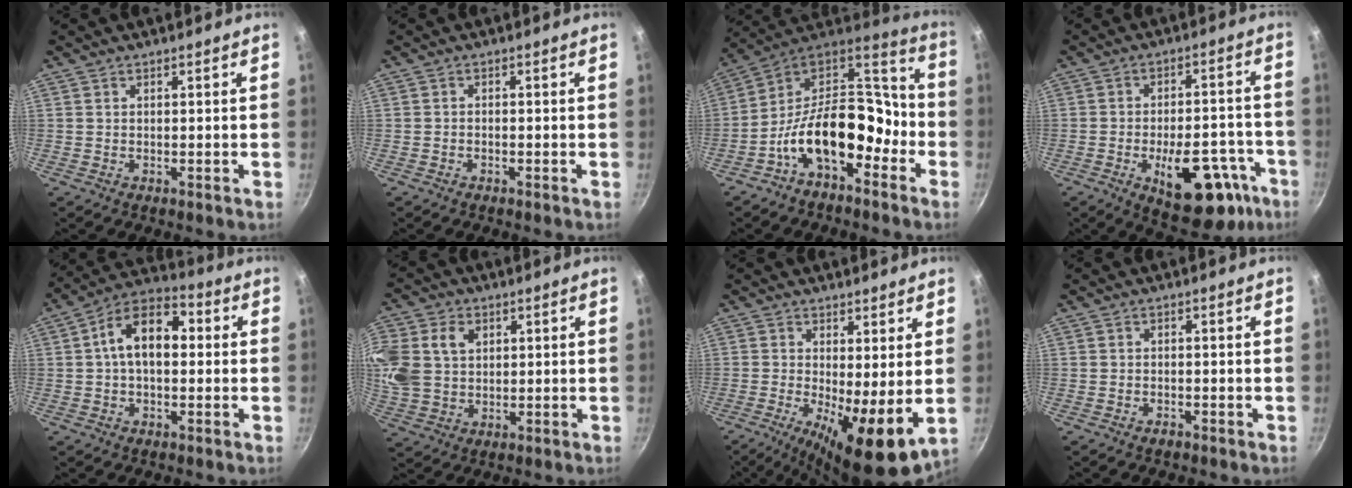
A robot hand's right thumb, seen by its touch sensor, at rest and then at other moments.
{"total": 0.6, "force": [-0.4, 0.2, 0.3], "torque": [-0.003, 0.004, -0.011]}
{"total": 18.5, "force": [-6.7, 10.1, 14.0], "torque": [-0.197, 0.095, -0.117]}
{"total": 16.8, "force": [-7.8, 7.7, 12.8], "torque": [-0.156, 0.040, -0.098]}
{"total": 12.1, "force": [1.3, 7.3, 9.6], "torque": [-0.150, 0.034, 0.009]}
{"total": 17.7, "force": [4.4, 13.4, 10.8], "torque": [-0.274, 0.025, 0.095]}
{"total": 12.8, "force": [-1.7, 3.9, 12.1], "torque": [-0.193, -0.022, -0.012]}
{"total": 0.9, "force": [-0.7, 0.4, 0.4], "torque": [-0.008, 0.004, -0.013]}